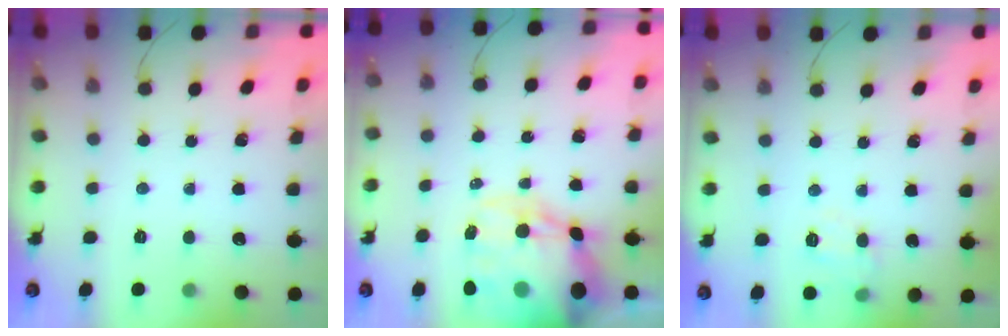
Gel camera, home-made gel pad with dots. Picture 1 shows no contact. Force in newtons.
{"total": 23.1, "press": 22.6, "slide": 4.8}
{"total": 5.9, "press": 5.8, "slide": 1.1}